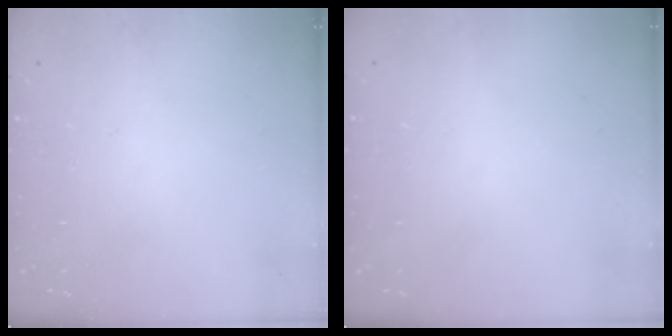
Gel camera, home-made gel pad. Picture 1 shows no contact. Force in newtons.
{"total": 0.6, "press": 0.5, "slide": 0.2}